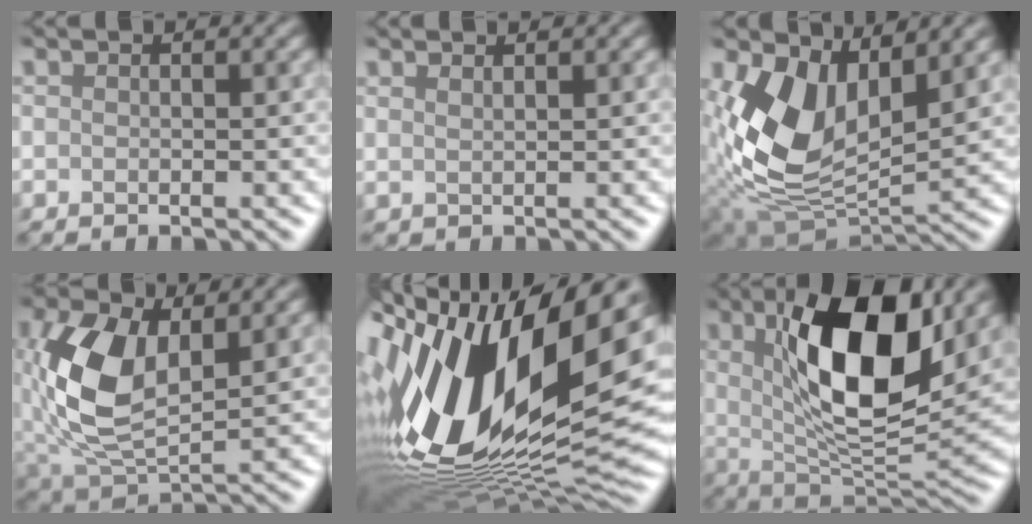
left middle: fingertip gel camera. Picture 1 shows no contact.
{"total": 1.1, "force": [1.1, 0.2, 0.4], "torque": [-0.004, 0.001, 0.002]}
{"total": 9.2, "force": [2.1, 5.5, 7.0], "torque": [-0.163, -0.021, 0.039]}
{"total": 8.2, "force": [1.1, 4.7, 6.6], "torque": [-0.171, -0.001, 0.021]}
{"total": 19.4, "force": [1.0, 8.6, 17.4], "torque": [-0.366, -0.032, 0.016]}
{"total": 11.2, "force": [3.5, 4.0, 9.9], "torque": [-0.173, -0.006, 0.058]}